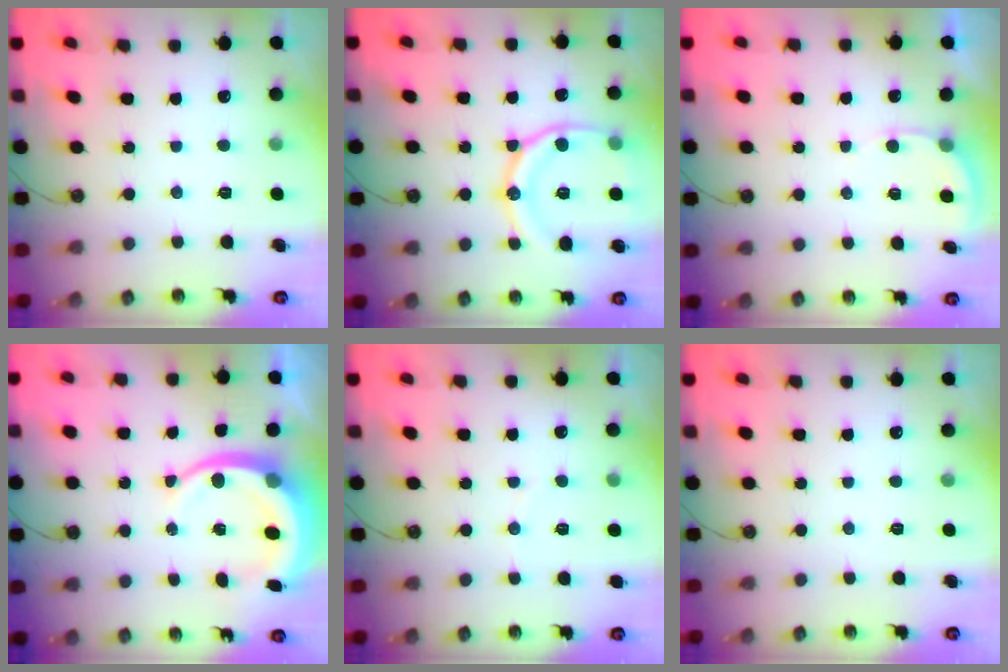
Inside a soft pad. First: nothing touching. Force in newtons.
{"total": 17.2, "press": 17.1, "slide": 1.8}
{"total": 3.4, "press": 3.4, "slide": 0.2}
{"total": 11.0, "press": 10.8, "slide": 1.8}
{"total": 2.7, "press": 2.4, "slide": 1.2}
{"total": 0.0}